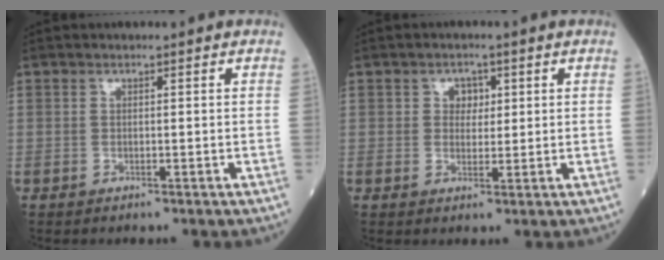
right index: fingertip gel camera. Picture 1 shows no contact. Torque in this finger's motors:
{"motor_torque": [0.15, 0.17, 0.06, 0.03]}